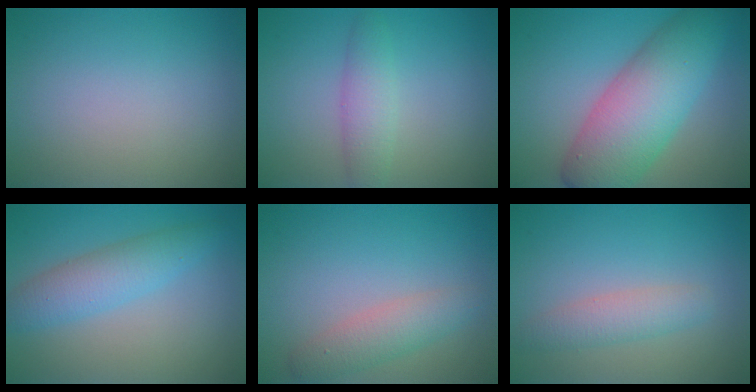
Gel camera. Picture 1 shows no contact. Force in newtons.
{"total": 2.7, "press": 2.7, "slide": 0.1}
{"total": 9.5, "press": 9.5, "slide": 0.1}
{"total": 3.9, "press": 3.9, "slide": 0.1}
{"total": 2.8, "press": 2.8, "slide": 0.1}
{"total": 2.5, "press": 2.5, "slide": 0.1}